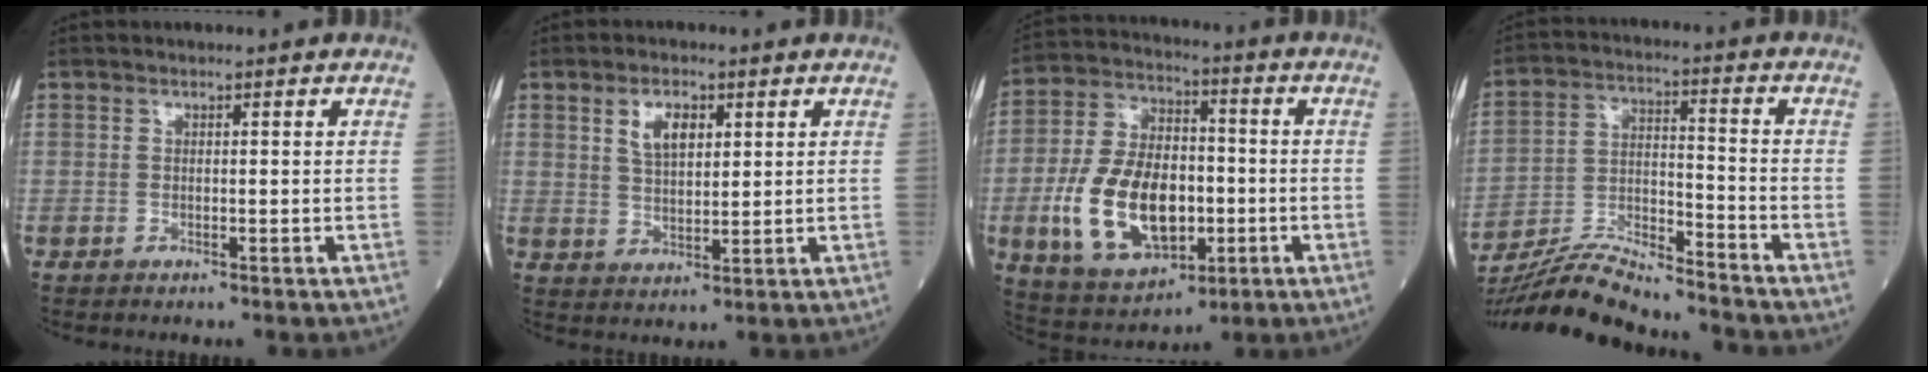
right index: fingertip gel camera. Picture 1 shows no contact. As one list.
[{"total": 5.0, "force": [2.3, 2.3, 3.8], "torque": [-0.073, 0.005, 0.047]}, {"total": 16.3, "force": [-3.2, 9.1, 13.1], "torque": [-0.274, 0.009, -0.045]}, {"total": 13.4, "force": [-12.9, -0.2, 3.8], "torque": [-0.072, 0.008, -0.233]}]